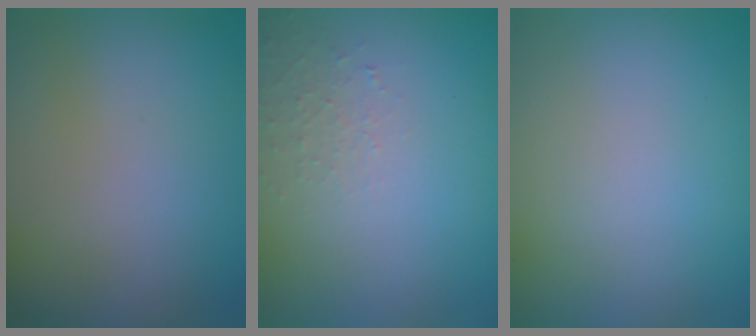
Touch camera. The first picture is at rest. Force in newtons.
{"total": 1.3, "press": 1.3, "slide": 0.2}
{"total": 0.0}